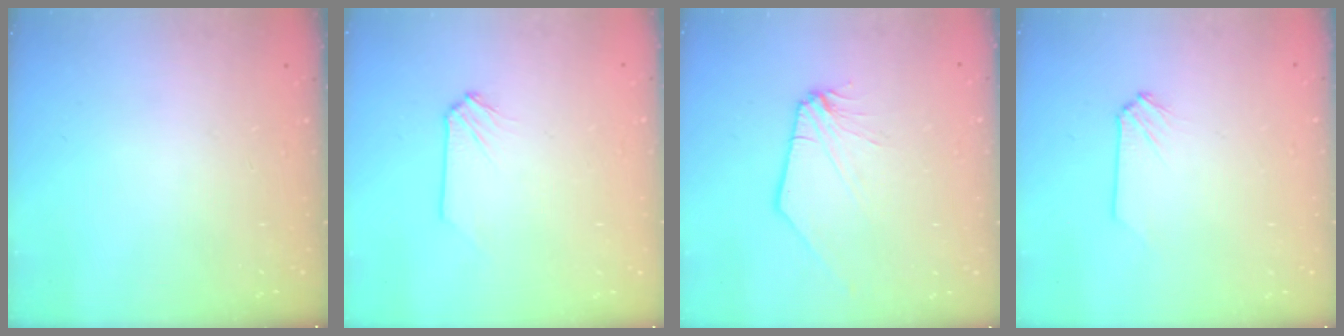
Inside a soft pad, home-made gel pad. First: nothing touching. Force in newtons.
{"total": 0.0}
{"total": 0.0}
{"total": 0.0}